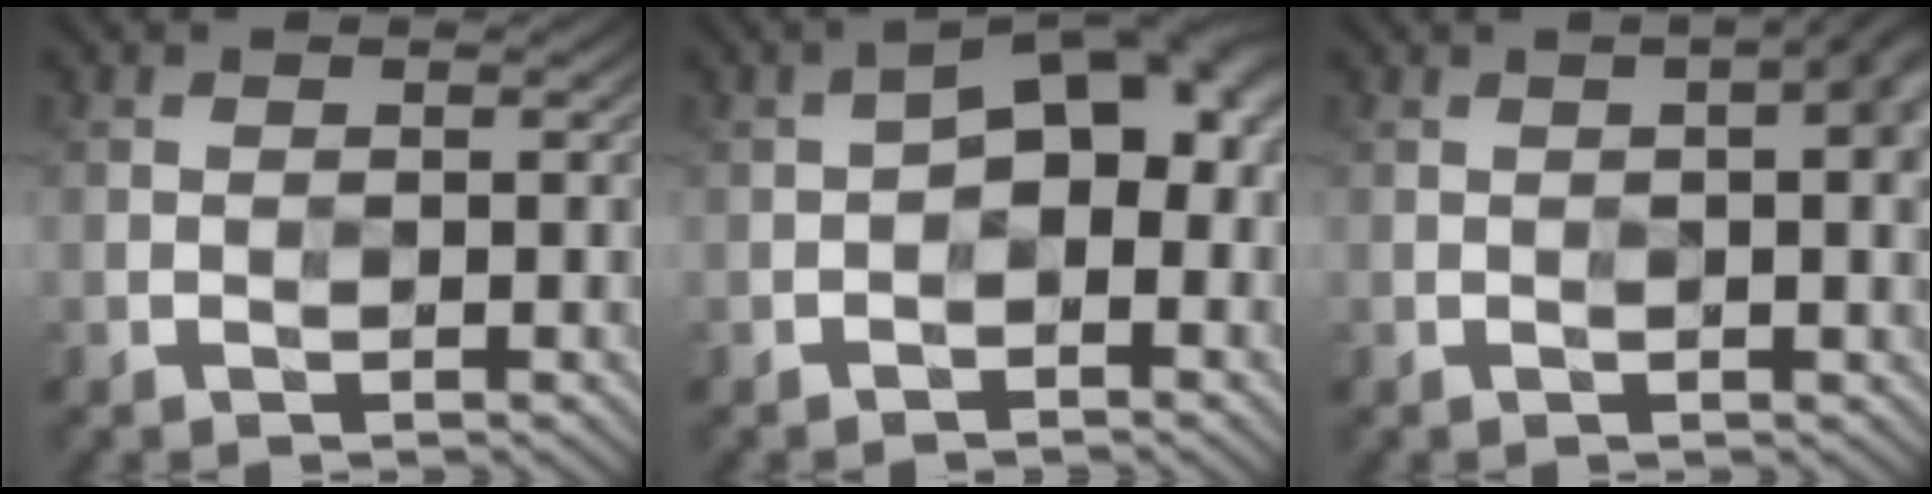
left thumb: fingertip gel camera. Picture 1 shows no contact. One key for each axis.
{"total": 7.8, "fx": -0.2, "fy": 4.4, "fz": 6.5, "tx": -0.081, "ty": 0.012, "tz": -0.015}
{"total": 4.1, "fx": 0.8, "fy": 1.0, "fz": 3.9, "tx": -0.046, "ty": 0.013, "tz": 0.003}